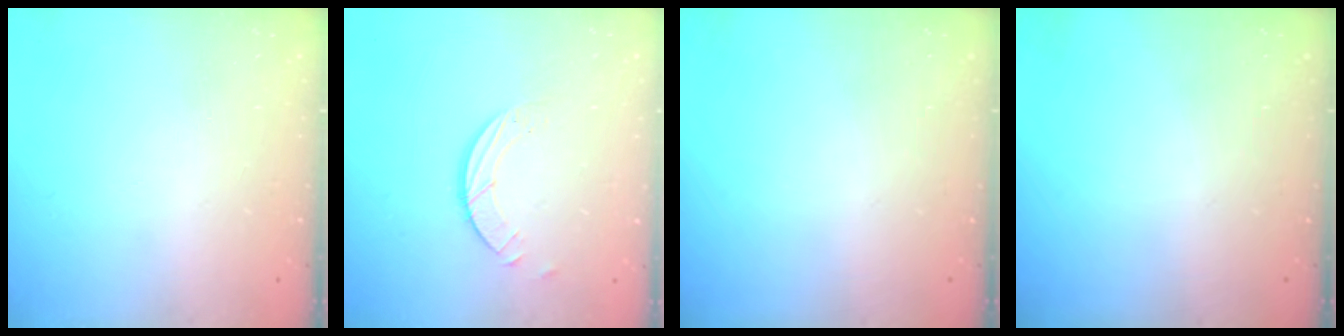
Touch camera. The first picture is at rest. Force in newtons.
{"total": 3.9, "press": 3.9, "slide": 0.4}
{"total": 0.0}
{"total": 0.0}